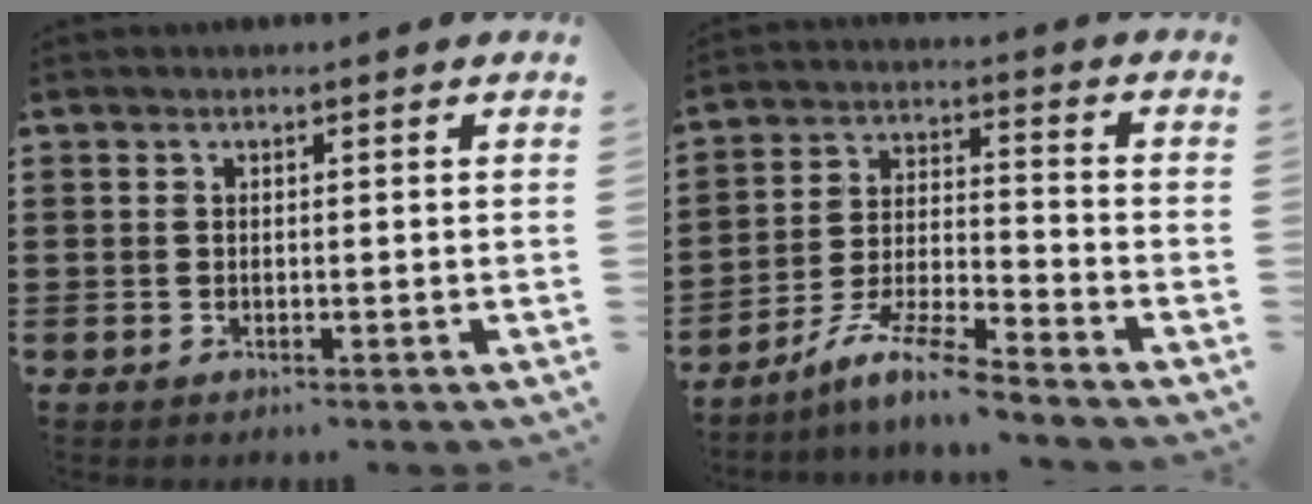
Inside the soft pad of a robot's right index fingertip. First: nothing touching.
{"total": 8.2, "force": [-7.2, 0.3, 4.0], "torque": [-0.087, 0.000, -0.142]}